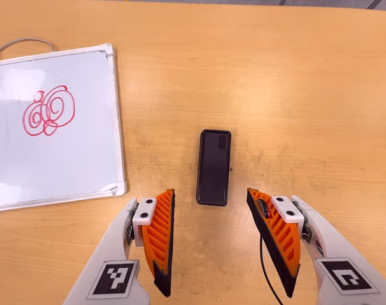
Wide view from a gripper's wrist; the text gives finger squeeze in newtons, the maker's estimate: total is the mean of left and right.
{"total": 0.0}